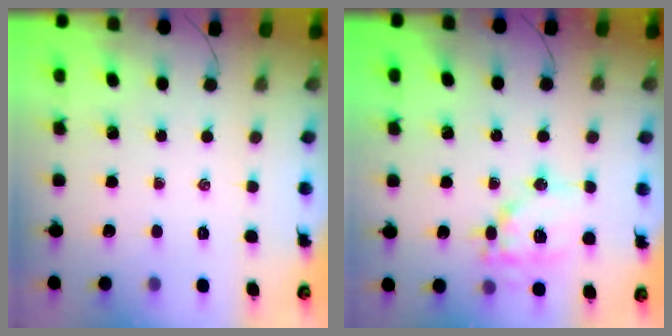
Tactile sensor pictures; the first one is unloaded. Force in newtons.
{"total": 13.3, "press": 13.2, "slide": 1.7}